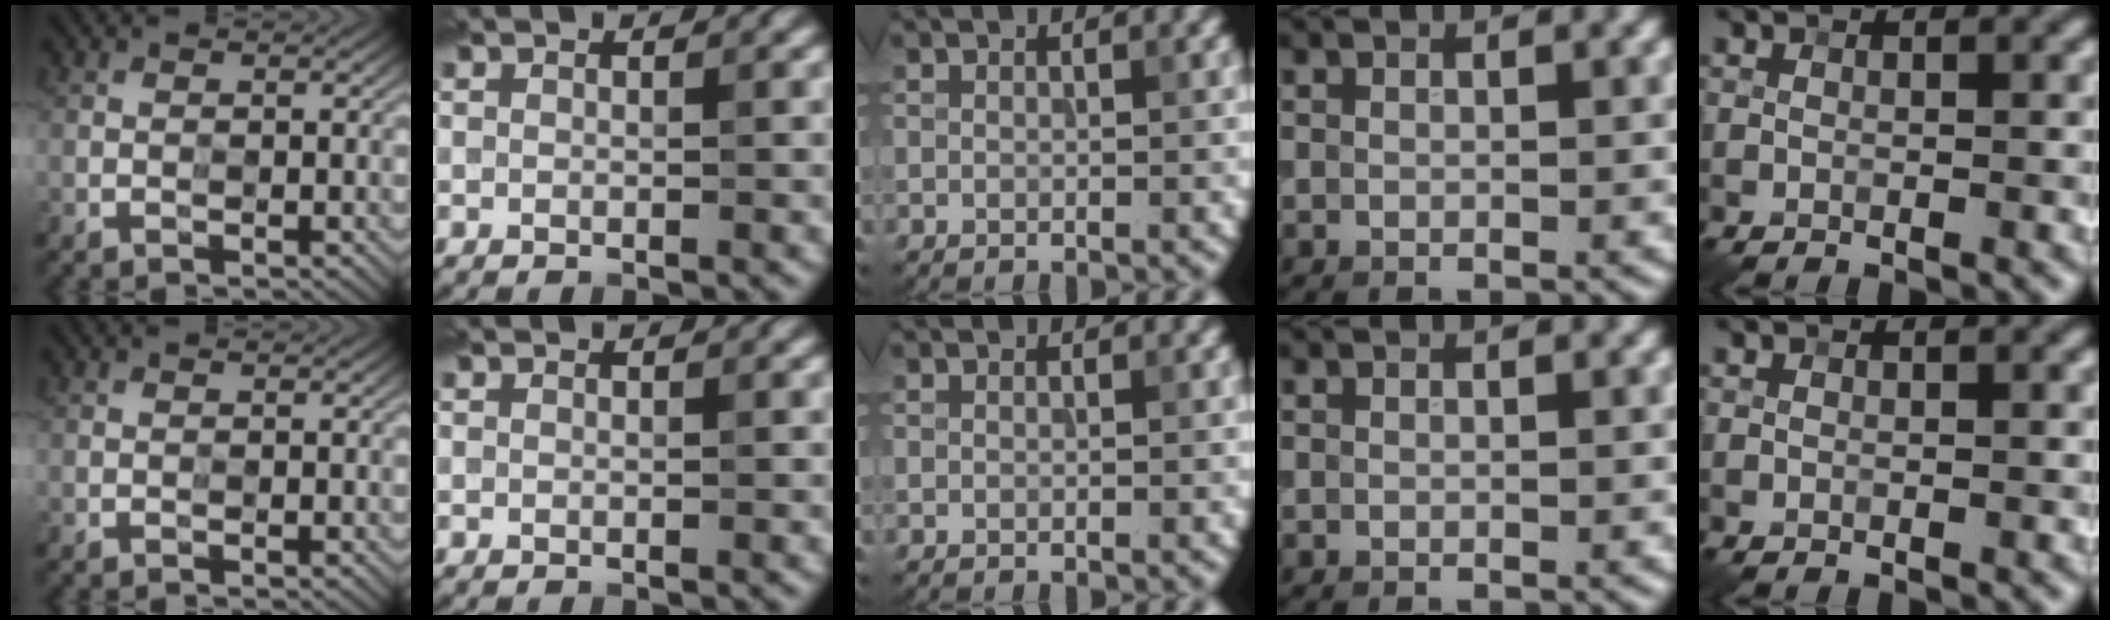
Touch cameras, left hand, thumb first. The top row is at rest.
{}